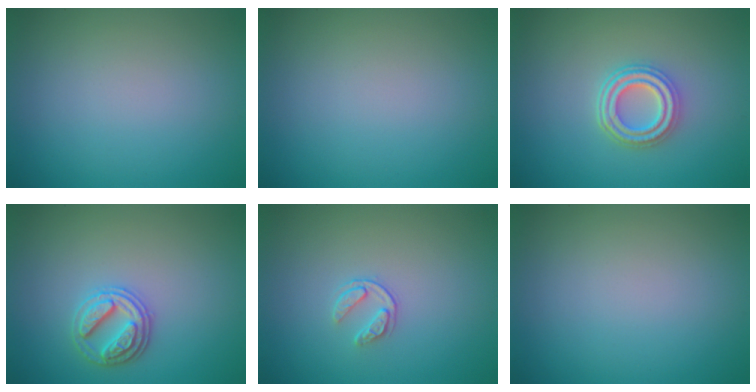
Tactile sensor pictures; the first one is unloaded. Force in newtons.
{"total": 0.0}
{"total": 4.0, "press": 3.1, "slide": 2.5}
{"total": 2.9, "press": 2.8, "slide": 0.7}
{"total": 1.6, "press": 1.0, "slide": 1.2}
{"total": 0.0}